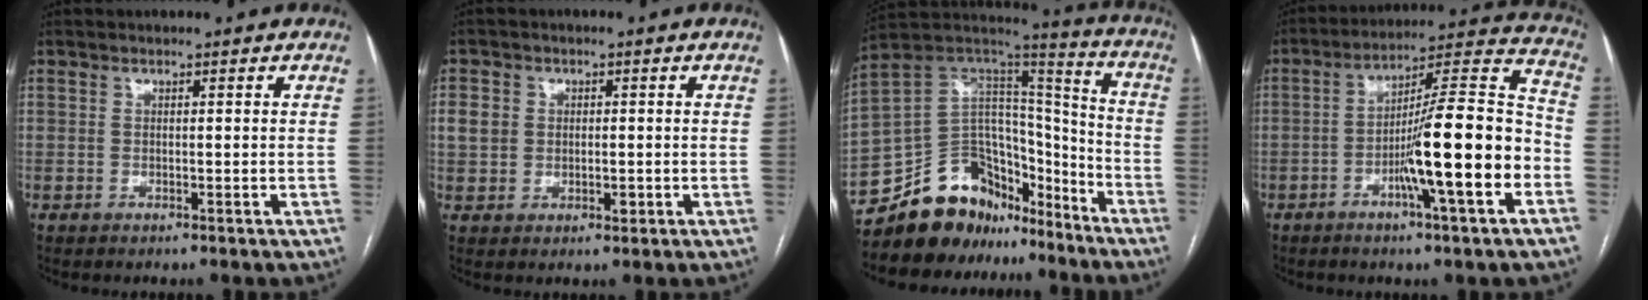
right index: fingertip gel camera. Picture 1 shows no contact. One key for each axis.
{"total": 4.5, "fx": 0.2, "fy": 3.9, "fz": 2.4, "tx": -0.047, "ty": 0.011, "tz": 0.008}
{"total": 17.9, "fx": -14.5, "fy": 9.6, "fz": 4.6, "tx": -0.067, "ty": 0.093, "tz": -0.238}
{"total": 16.7, "fx": -5.4, "fy": 0.5, "fz": 15.8, "tx": -0.245, "ty": 0.009, "tz": -0.089}